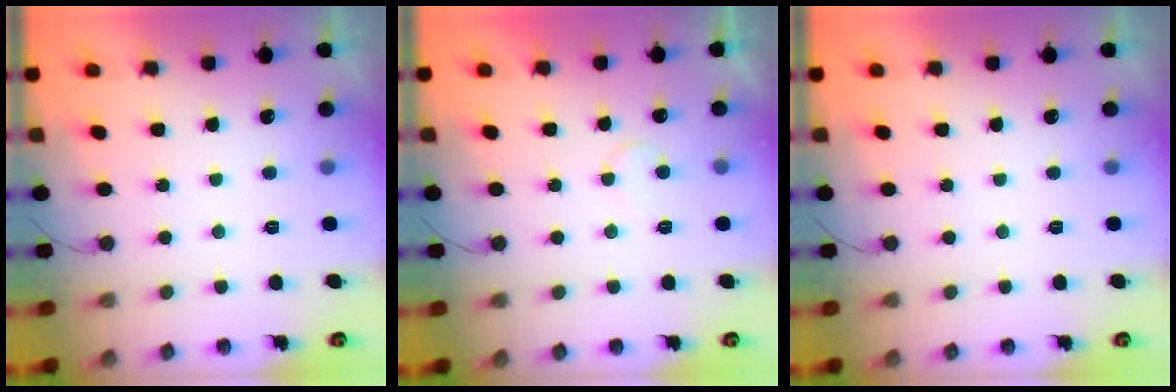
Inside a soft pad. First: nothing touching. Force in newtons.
{"total": 4.1, "press": 4.1, "slide": 0.2}
{"total": 0.0}